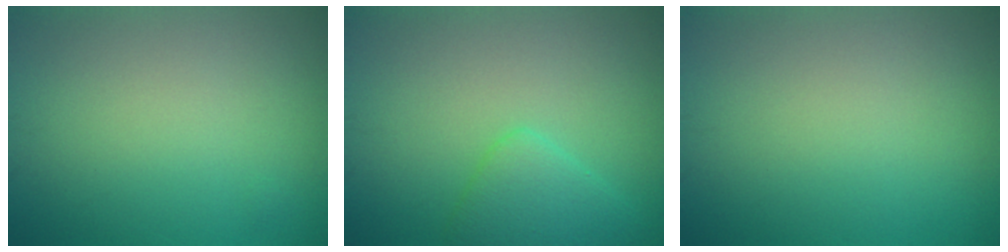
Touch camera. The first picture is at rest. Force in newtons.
{"total": 2.8, "press": 2.8, "slide": 0.1}
{"total": 0.0}